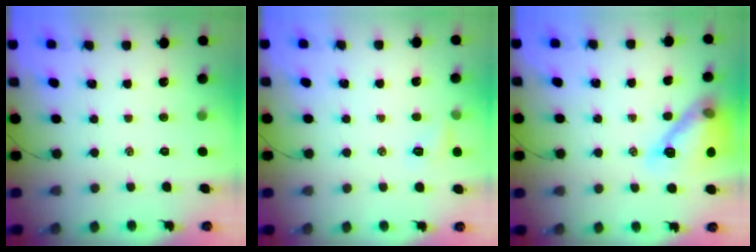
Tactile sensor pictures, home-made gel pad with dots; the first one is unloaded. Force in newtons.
{"total": 6.2, "press": 6.0, "slide": 1.3}
{"total": 14.6, "press": 14.6, "slide": 0.8}